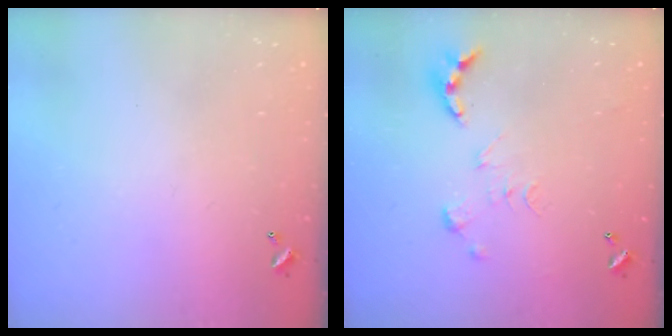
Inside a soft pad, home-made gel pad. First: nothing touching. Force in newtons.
{"total": 0.0}